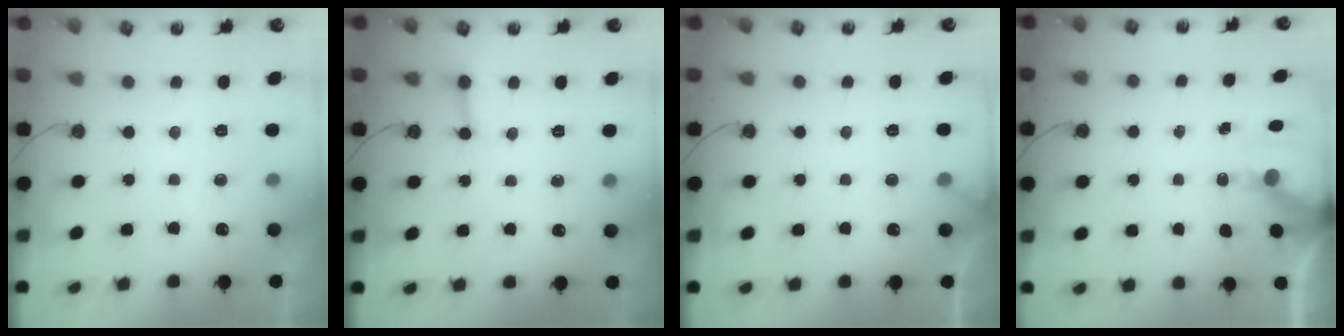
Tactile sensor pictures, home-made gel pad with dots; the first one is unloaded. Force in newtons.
{"total": 3.0, "press": 2.9, "slide": 0.3}
{"total": 2.5, "press": 2.5, "slide": 0.2}
{"total": 6.1, "press": 6.0, "slide": 0.8}